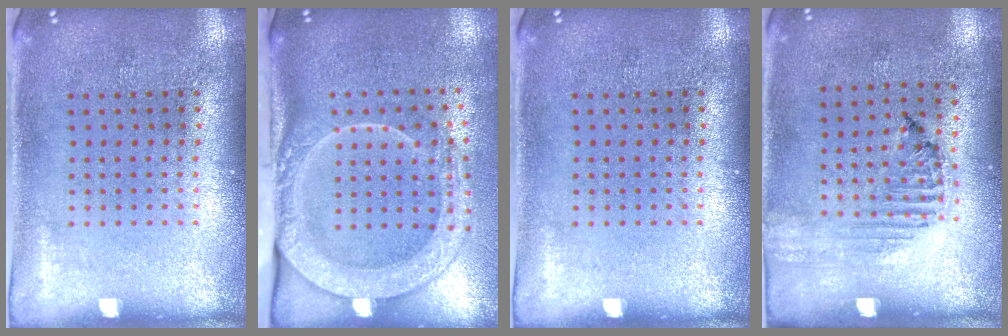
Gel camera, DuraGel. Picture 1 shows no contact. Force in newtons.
{"total": 2.8, "press": 2.1, "slide": 1.8}
{"total": 0.0}
{"total": 1.2, "press": 1.1, "slide": 0.2}